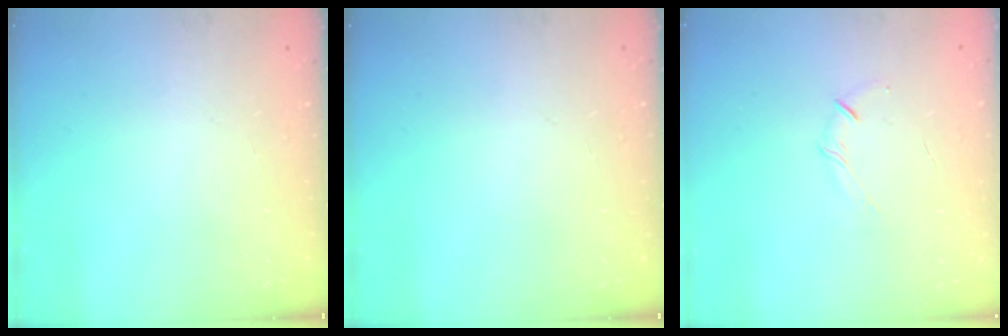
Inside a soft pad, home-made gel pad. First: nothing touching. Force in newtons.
{"total": 0.0}
{"total": 3.7, "press": 3.6, "slide": 1.1}